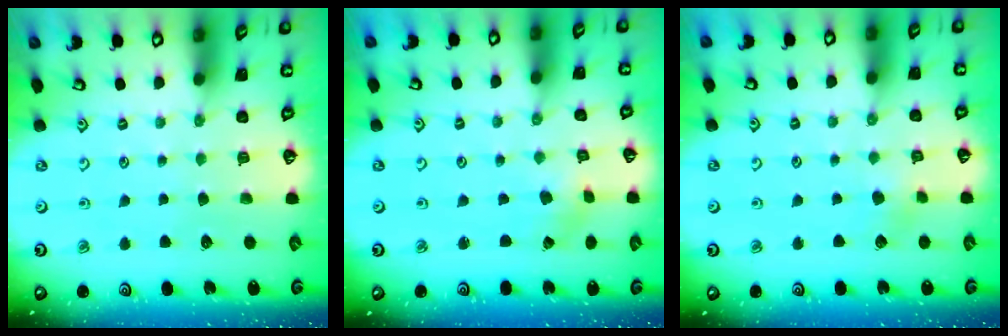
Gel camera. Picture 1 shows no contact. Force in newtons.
{"total": 0.8, "press": 0.8, "slide": 0.1}
{"total": 2.9, "press": 2.9, "slide": 0.2}